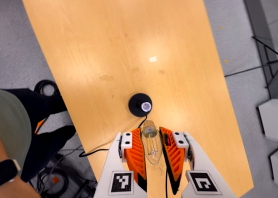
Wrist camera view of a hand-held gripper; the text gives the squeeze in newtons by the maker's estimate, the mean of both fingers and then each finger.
{"total": 20.7, "left": 22.8, "right": 18.7}